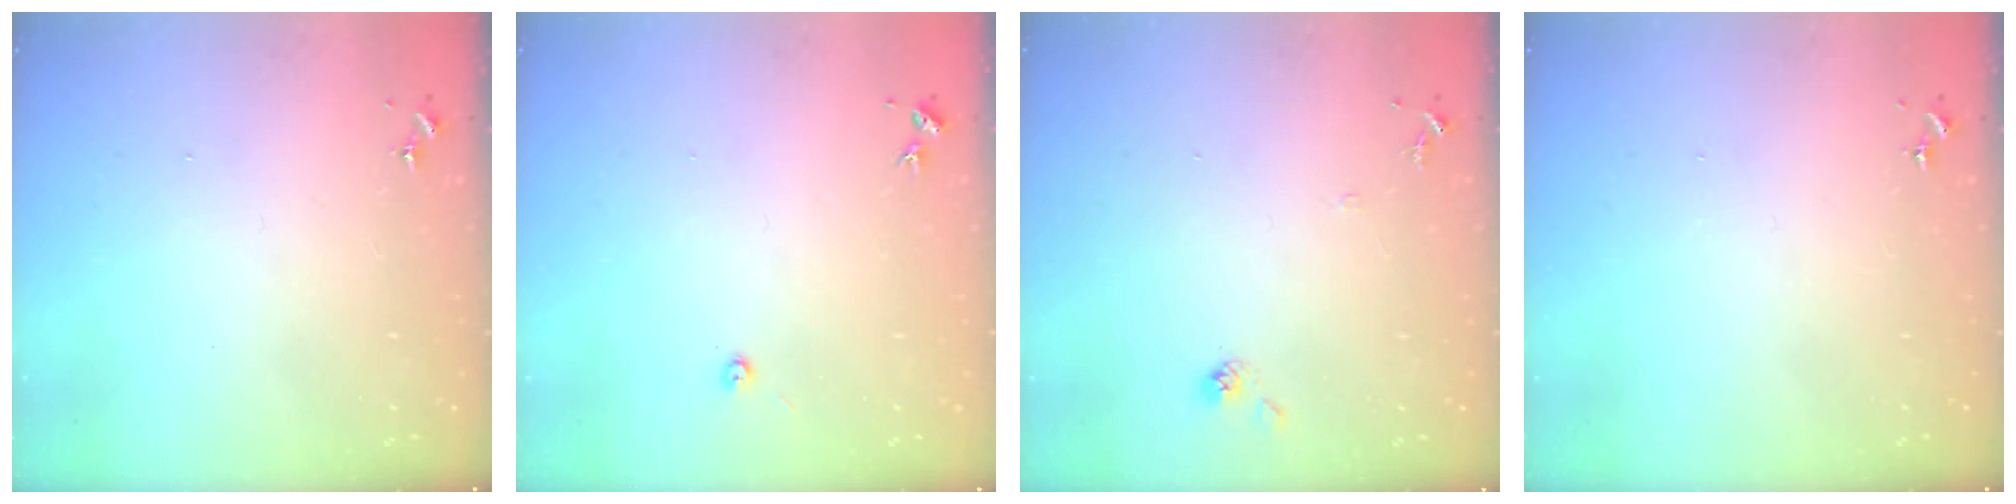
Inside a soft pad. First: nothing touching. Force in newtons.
{"total": 4.1, "press": 4.1, "slide": 0.4}
{"total": 7.3, "press": 7.3, "slide": 0.4}
{"total": 0.0}